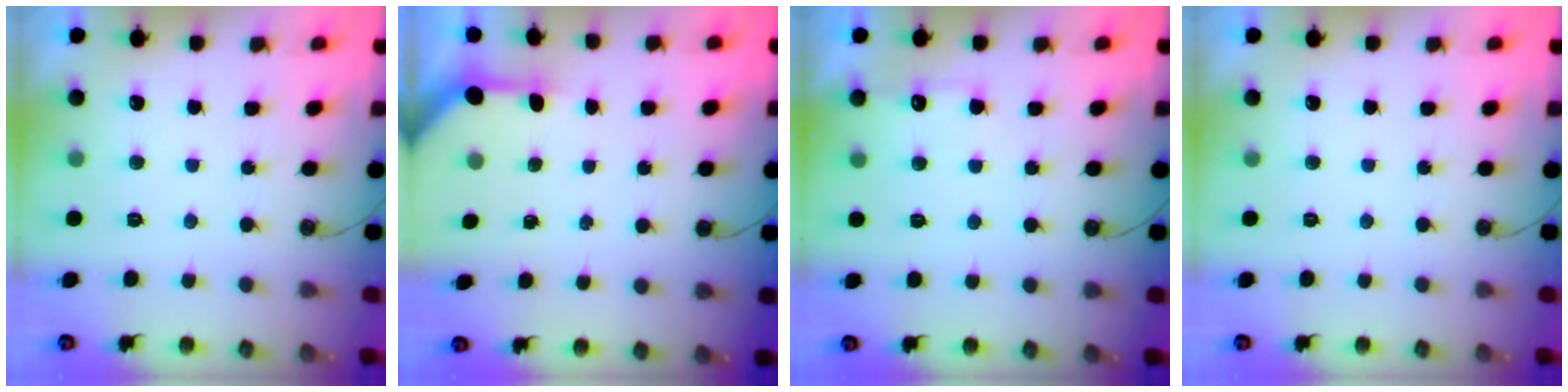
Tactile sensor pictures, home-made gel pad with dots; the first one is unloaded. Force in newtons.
{"total": 2.9, "press": 2.9, "slide": 0.3}
{"total": 6.2, "press": 6.1, "slide": 0.9}
{"total": 0.0}